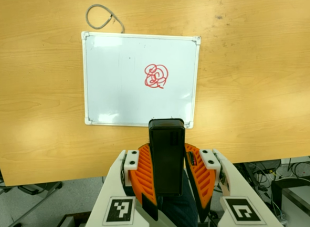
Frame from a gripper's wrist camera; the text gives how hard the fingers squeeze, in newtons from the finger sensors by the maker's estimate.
{"total": 7.9, "left": 7.1, "right": 8.7}